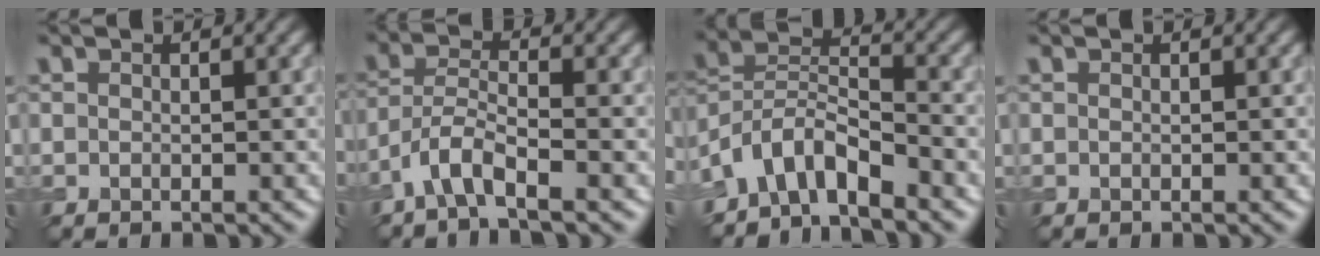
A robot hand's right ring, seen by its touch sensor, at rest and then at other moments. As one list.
[{"total": 3.8, "force": [-2.5, 0.8, 2.7], "torque": [-0.054, 0.006, -0.059]}, {"total": 5.8, "force": [-4.6, 2.2, 2.9], "torque": [-0.047, 0.001, -0.098]}, {"total": 0.0}]